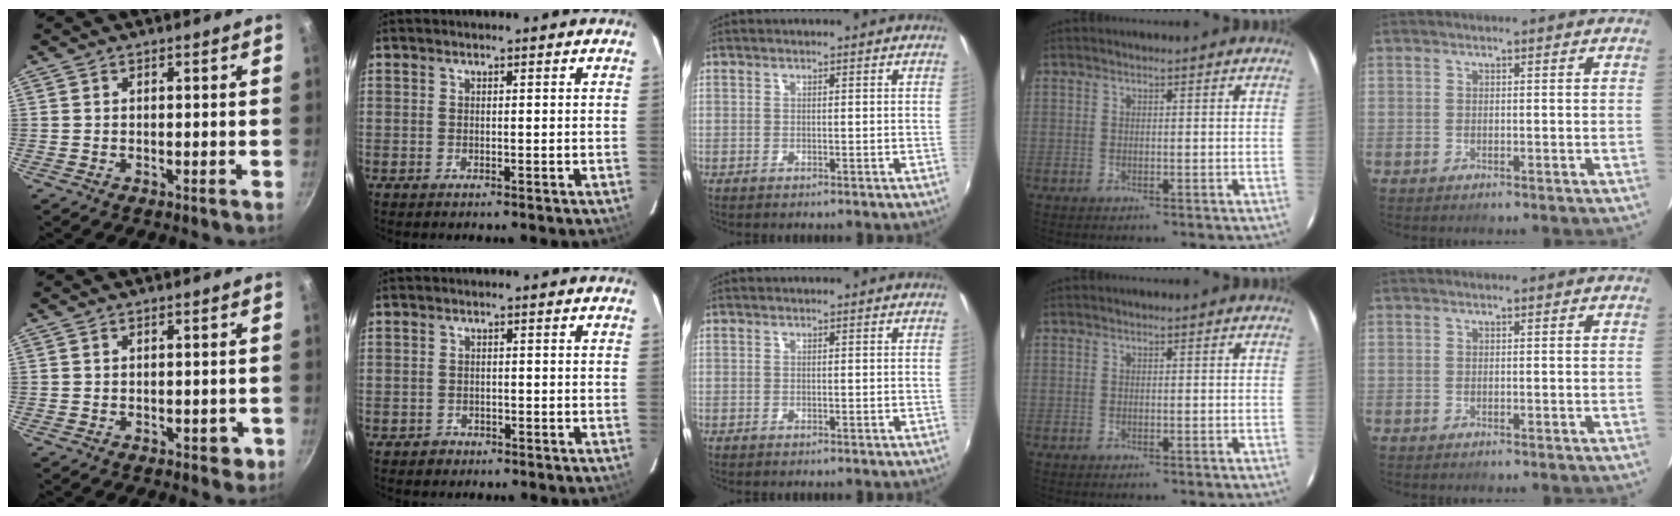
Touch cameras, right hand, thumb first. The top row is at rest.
{"thumb": {"total": 2.3, "force": [-0.5, 1.6, 1.6], "torque": [0.003, 0.011, -0.001]}, "index": {"total": 2.0, "force": [-1.2, 1.6, 0.1], "torque": [-0.006, 0.005, -0.016]}}